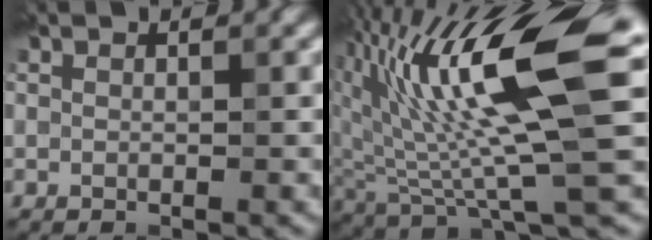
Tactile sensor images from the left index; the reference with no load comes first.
{"total": 13.0, "force": [3.0, 3.2, 12.2], "torque": [-0.235, 0.005, 0.061]}